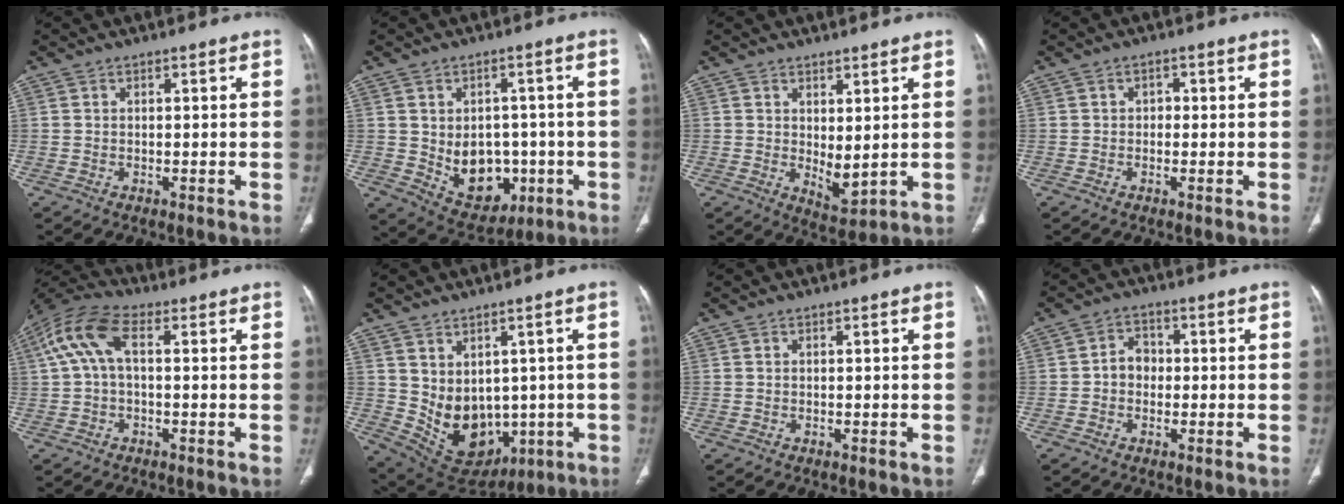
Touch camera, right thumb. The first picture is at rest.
{"total": 12.1, "force": [-1.9, 9.1, 7.7], "torque": [-0.073, 0.010, -0.001]}
{"total": 4.8, "force": [0.9, 2.2, 4.2], "torque": [-0.058, -0.022, 0.026]}
{"total": 1.6, "force": [0.0, 1.2, 0.9], "torque": [-0.004, 0.005, -0.004]}
{"total": 9.8, "force": [1.6, 4.9, 8.3], "torque": [-0.188, 0.036, 0.024]}
{"total": 13.2, "force": [-0.9, 10.0, 8.6], "torque": [-0.102, -0.003, 0.031]}
{"total": 0.0}
{"total": 3.9, "force": [-0.4, 3.3, 2.1], "torque": [-0.015, 0.017, -0.016]}